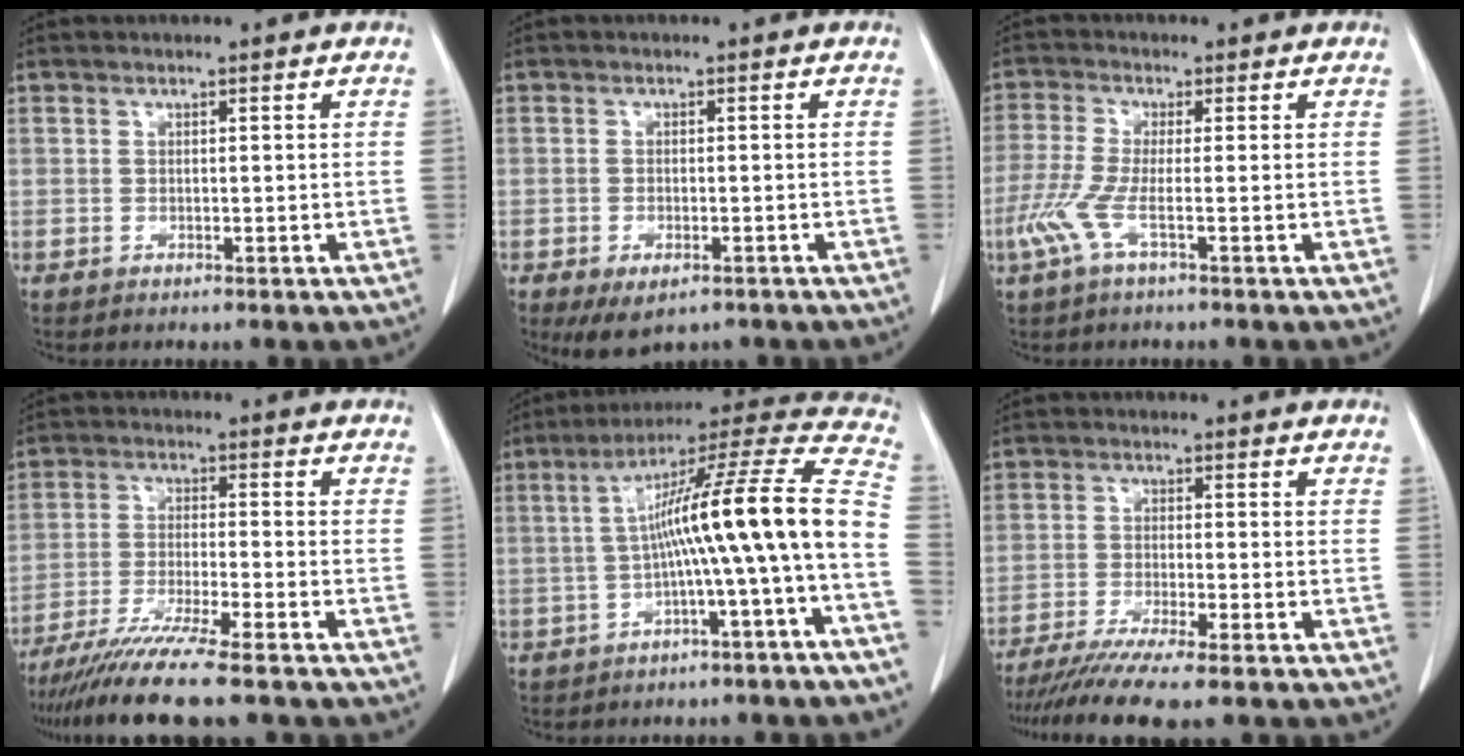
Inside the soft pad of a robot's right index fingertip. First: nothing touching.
{"total": 5.4, "force": [-3.4, 2.5, 3.3], "torque": [-0.052, -0.007, -0.047]}
{"total": 4.7, "force": [-1.8, 0.2, 4.3], "torque": [-0.108, -0.009, -0.044]}
{"total": 12.9, "force": [-10.7, -0.6, 7.1], "torque": [-0.106, -0.036, -0.171]}
{"total": 16.2, "force": [-2.6, -1.1, 15.9], "torque": [-0.230, 0.042, -0.047]}
{"total": 10.8, "force": [-9.0, -0.7, 5.9], "torque": [-0.076, -0.029, -0.140]}